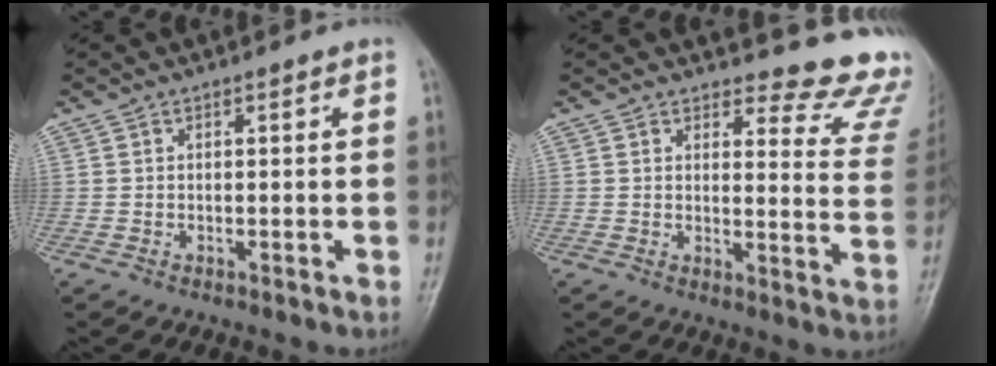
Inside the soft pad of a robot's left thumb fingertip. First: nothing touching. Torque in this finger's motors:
{"motor_torque": [0.22, -0.02, -0.29, -0.53, 0.05]}